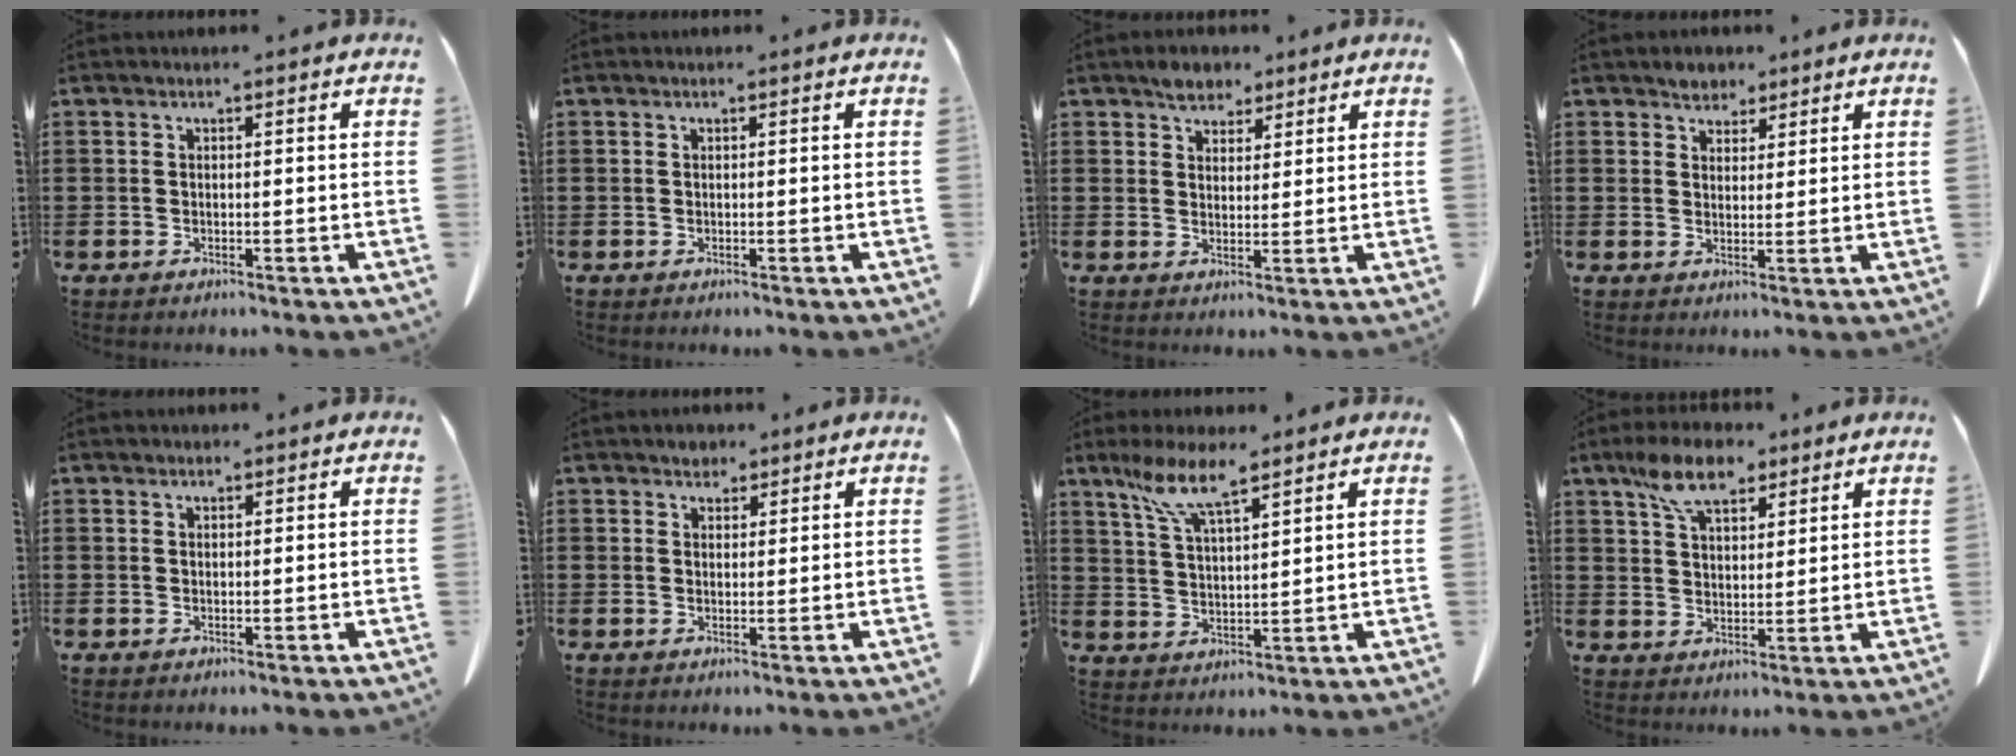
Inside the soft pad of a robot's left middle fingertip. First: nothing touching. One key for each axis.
{"total": 0.0}
{"total": 3.8, "fx": 3.1, "fy": 1.9, "fz": 0.8, "tx": -0.018, "ty": 0.004, "tz": 0.060}
{"total": 2.9, "fx": 2.5, "fy": 1.5, "fz": 0.3, "tx": -0.015, "ty": 0.006, "tz": 0.050}
{"total": 0.6, "fx": 0.5, "fy": 0.2, "fz": 0.1, "tx": -0.005, "ty": -0.001, "tz": 0.012}
{"total": 2.0, "fx": 1.8, "fy": 0.8, "fz": 0.1, "tx": -0.007, "ty": 0.003, "tz": 0.037}
{"total": 7.8, "fx": 5.6, "fy": 1.4, "fz": 5.3, "tx": -0.119, "ty": -0.009, "tz": 0.101}
{"total": 8.6, "fx": 6.0, "fy": 3.6, "fz": 4.9, "tx": -0.107, "ty": -0.002, "tz": 0.112}